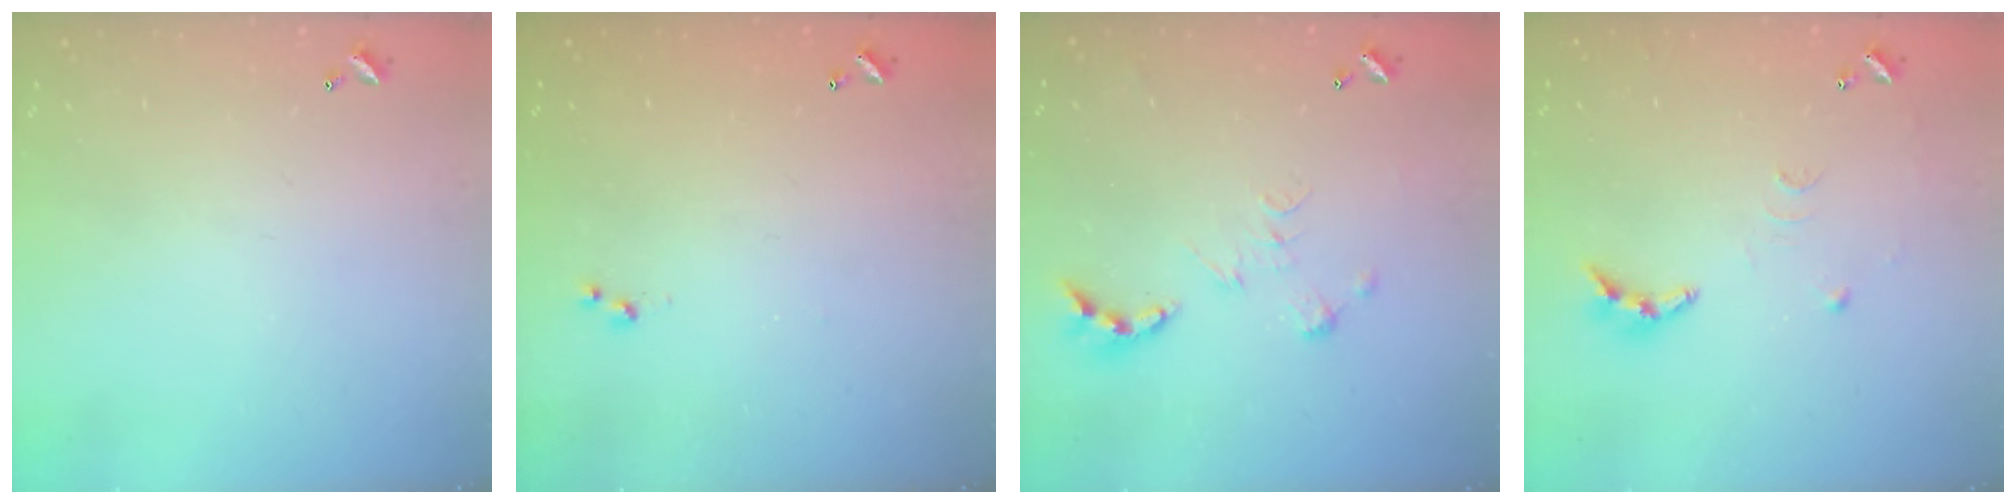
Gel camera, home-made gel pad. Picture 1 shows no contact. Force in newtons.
{"total": 3.0, "press": 3.0, "slide": 0.4}
{"total": 0.0}
{"total": 9.0, "press": 9.0, "slide": 0.5}